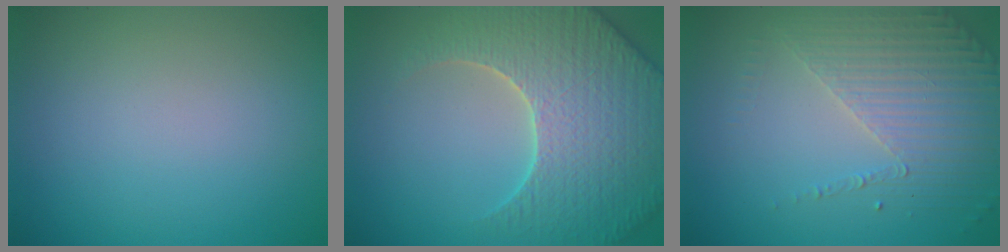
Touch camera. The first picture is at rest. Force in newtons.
{"total": 7.8, "press": 7.5, "slide": 2.0}
{"total": 4.2, "press": 3.1, "slide": 2.9}